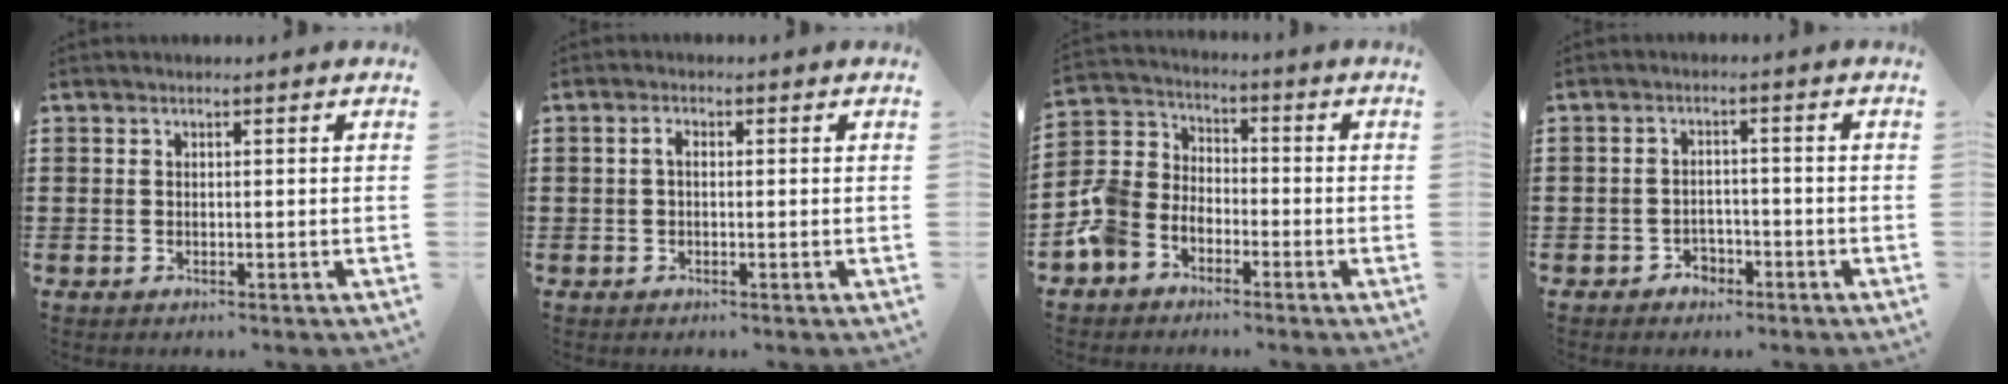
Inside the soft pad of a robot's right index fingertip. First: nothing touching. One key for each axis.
{"total": 1.5, "fx": -0.2, "fy": 0.7, "fz": 1.3, "tx": -0.033, "ty": 0.000, "tz": -0.007}
{"total": 6.3, "fx": -3.8, "fy": 4.9, "fz": 1.5, "tx": -0.075, "ty": 0.007, "tz": -0.086}
{"total": 2.3, "fx": -1.8, "fy": 1.4, "fz": 0.4, "tx": -0.014, "ty": 0.001, "tz": -0.039}